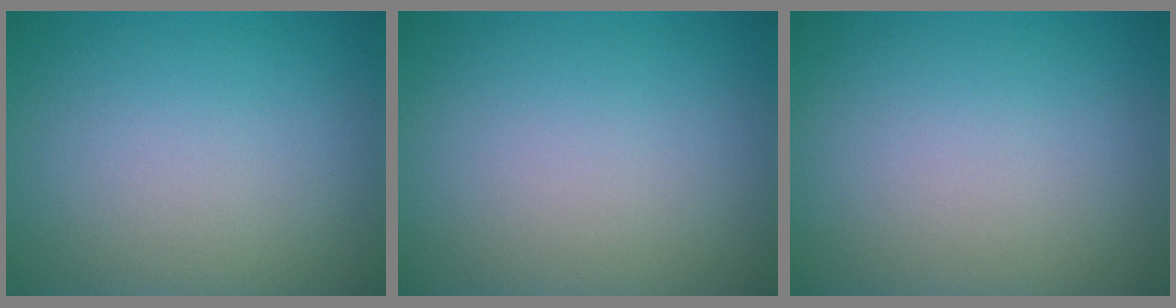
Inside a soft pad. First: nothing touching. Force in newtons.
{"total": 0.0}
{"total": 0.0}